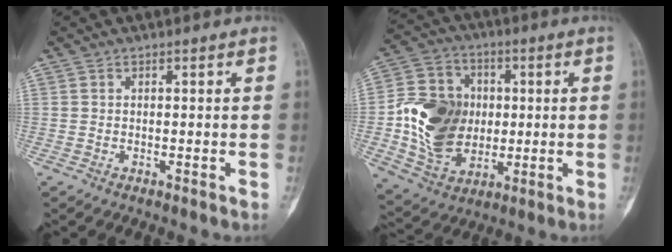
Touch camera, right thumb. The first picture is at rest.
{"total": 17.1, "force": [-0.4, 13.3, 10.8], "torque": [-0.166, 0.005, 0.001]}